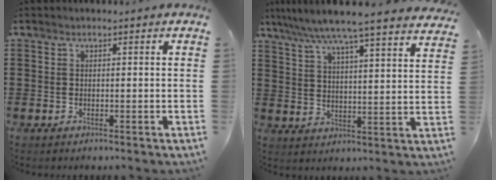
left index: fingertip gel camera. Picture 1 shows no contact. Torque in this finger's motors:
{"motor_torque": [2.14, 0.00, 0.53, 0.21]}